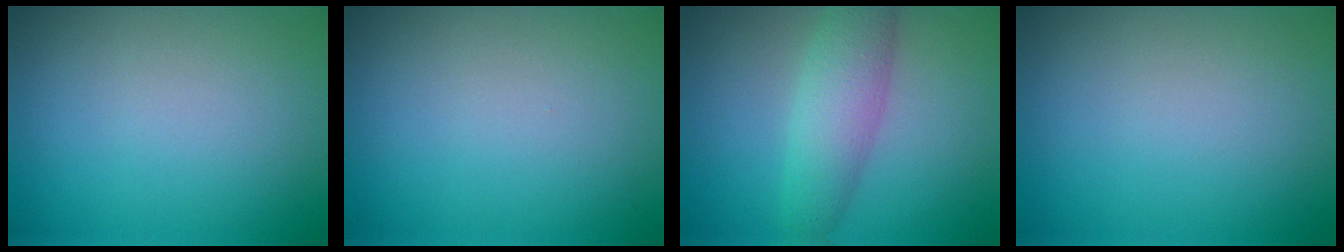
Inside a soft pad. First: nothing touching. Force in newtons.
{"total": 0.0}
{"total": 4.4, "press": 4.4, "slide": 0.1}
{"total": 0.0}